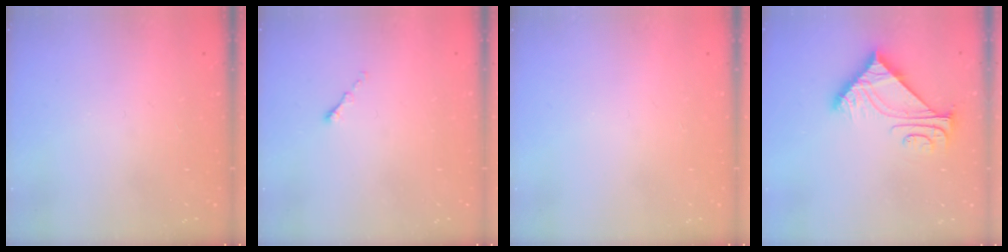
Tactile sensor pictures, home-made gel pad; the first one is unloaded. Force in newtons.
{"total": 0.0}
{"total": 0.0}
{"total": 7.7, "press": 7.6, "slide": 1.0}